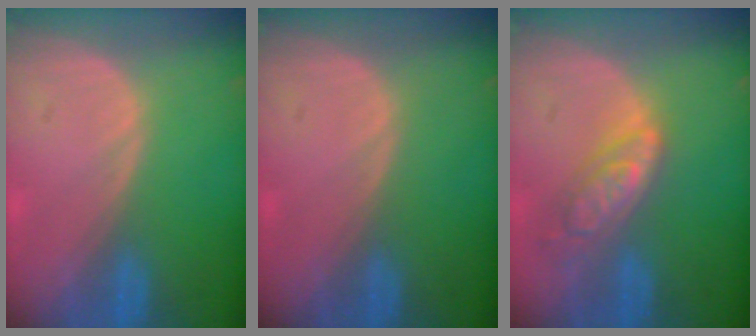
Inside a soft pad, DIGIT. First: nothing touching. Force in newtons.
{"total": 0.0}
{"total": 6.3, "press": 5.6, "slide": 2.9}